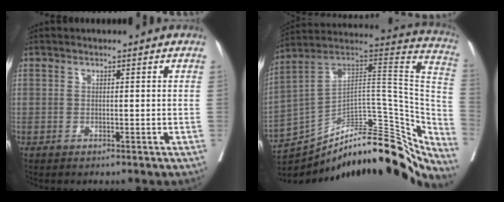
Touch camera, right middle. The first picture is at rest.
{"total": 31.5, "force": [-23.6, 10.0, 18.2], "torque": [-0.220, 0.041, -0.330]}